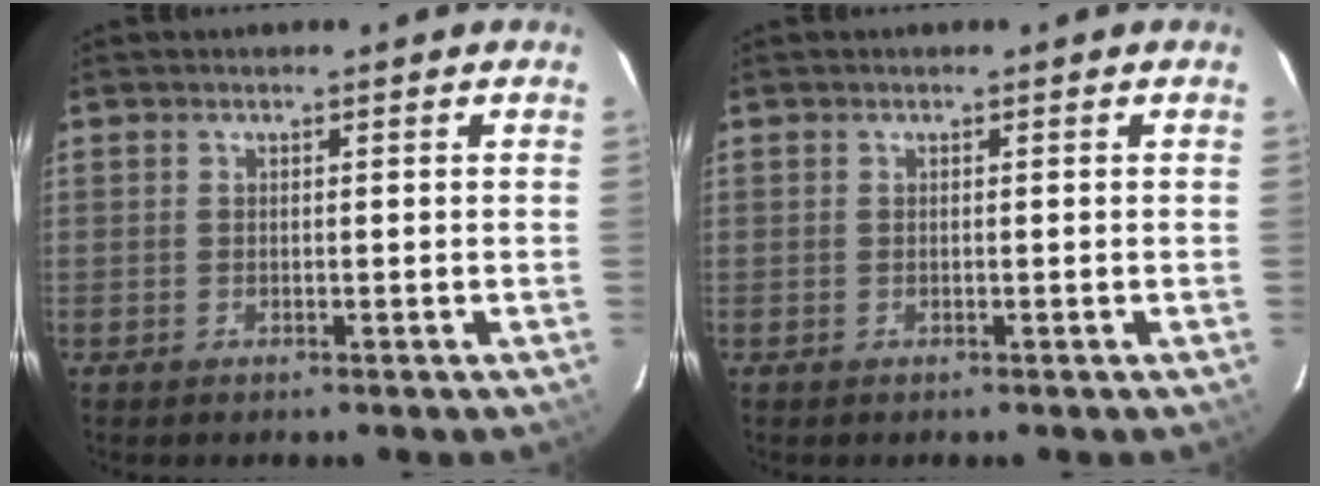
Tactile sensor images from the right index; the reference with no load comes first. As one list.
[{"total": 0.0}]